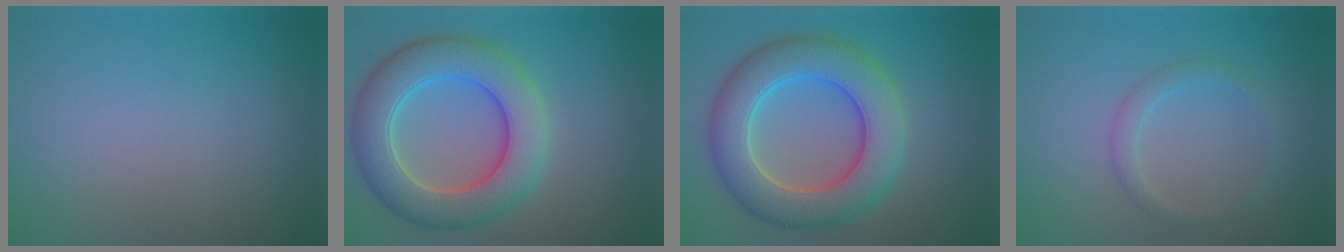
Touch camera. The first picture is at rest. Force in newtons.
{"total": 8.4, "press": 8.4, "slide": 0.3}
{"total": 8.3, "press": 8.3, "slide": 0.2}
{"total": 1.5, "press": 1.5, "slide": 0.1}